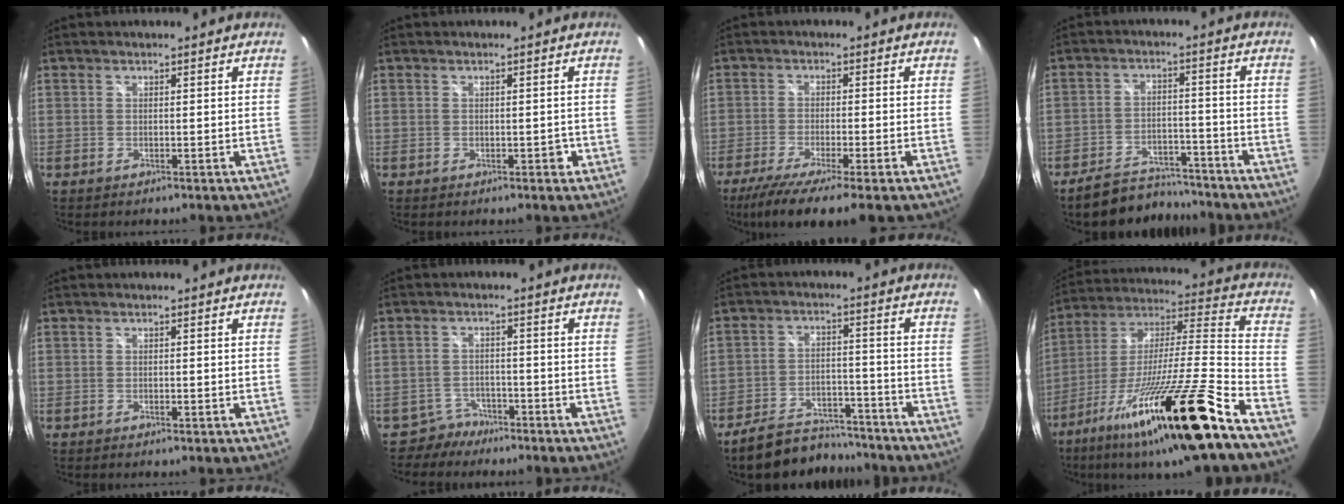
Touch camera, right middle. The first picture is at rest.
{"total": 1.3, "force": [-0.6, 1.0, 0.5], "torque": [-0.005, 0.001, -0.005]}
{"total": 10.0, "force": [-7.5, 0.3, 6.6], "torque": [-0.138, -0.038, -0.126]}
{"total": 10.9, "force": [-9.9, 3.5, 3.1], "torque": [-0.078, 0.011, -0.141]}
{"total": 0.7, "force": [-0.4, 0.3, 0.5], "torque": [-0.007, 0.001, -0.006]}
{"total": 3.6, "force": [-2.9, 2.1, -0.5], "torque": [0.004, 0.012, -0.051]}
{"total": 13.5, "force": [-11.9, 4.5, 4.6], "torque": [-0.104, 0.006, -0.171]}
{"total": 26.9, "force": [-17.6, 0.1, 20.4], "torque": [-0.331, -0.051, -0.297]}